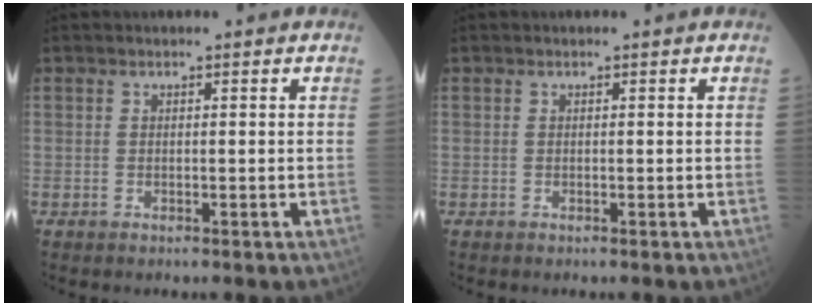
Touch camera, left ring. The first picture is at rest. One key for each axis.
{"total": 0.0}